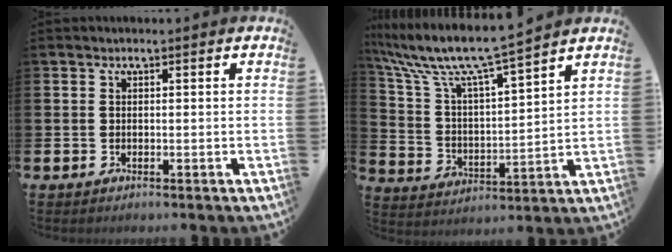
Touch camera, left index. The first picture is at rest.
{"total": 9.6, "force": [8.6, 0.6, 4.2], "torque": [-0.122, -0.054, 0.144]}